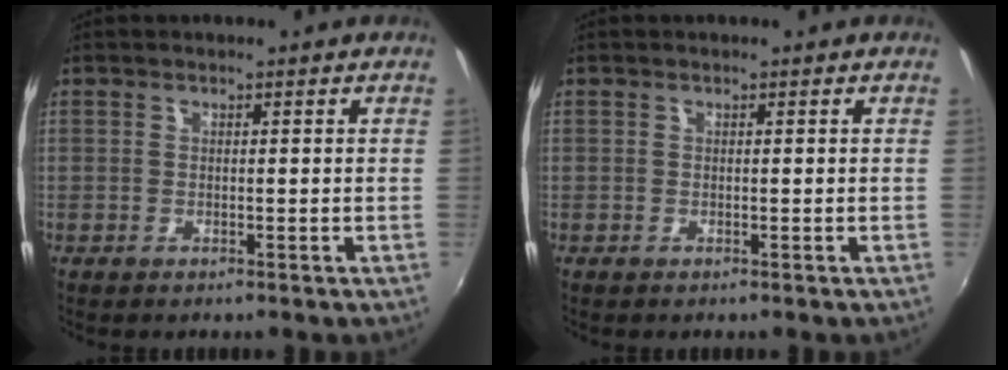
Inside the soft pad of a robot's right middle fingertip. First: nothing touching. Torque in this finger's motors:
{"motor_torque": [0.00, 0.00, 0.00, 0.00]}